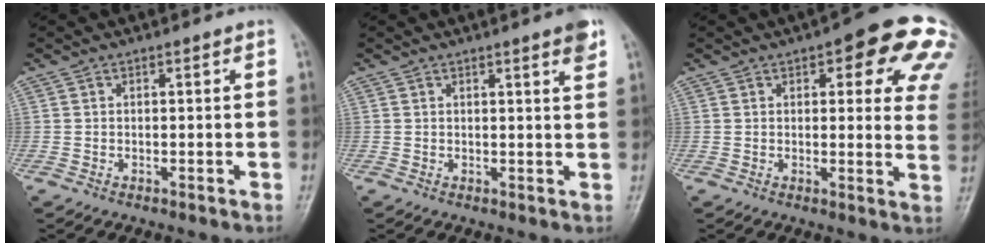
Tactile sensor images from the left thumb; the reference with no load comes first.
{"total": 3.2, "force": [2.1, 0.2, 2.4], "torque": [-0.028, -0.010, 0.025]}
{"total": 17.1, "force": [8.4, 6.3, 13.5], "torque": [-0.121, -0.021, 0.085]}